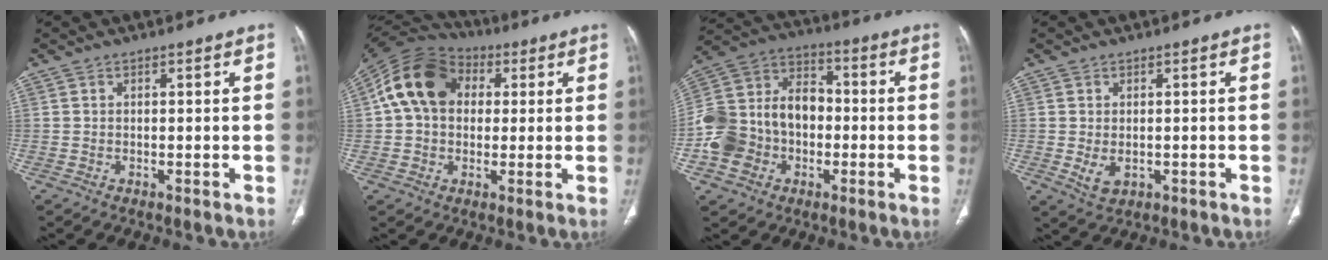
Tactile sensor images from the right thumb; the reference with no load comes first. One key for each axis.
{"total": 14.9, "fx": 3.0, "fy": 11.2, "fz": 9.3, "tx": -0.157, "ty": 0.028, "tz": 0.042}
{"total": 17.4, "fx": -3.8, "fy": 13.8, "fz": 9.9, "tx": -0.173, "ty": 0.057, "tz": -0.069}
{"total": 3.1, "fx": -0.5, "fy": 2.1, "fz": 2.2, "tx": -0.039, "ty": -0.005, "tz": 0.004}